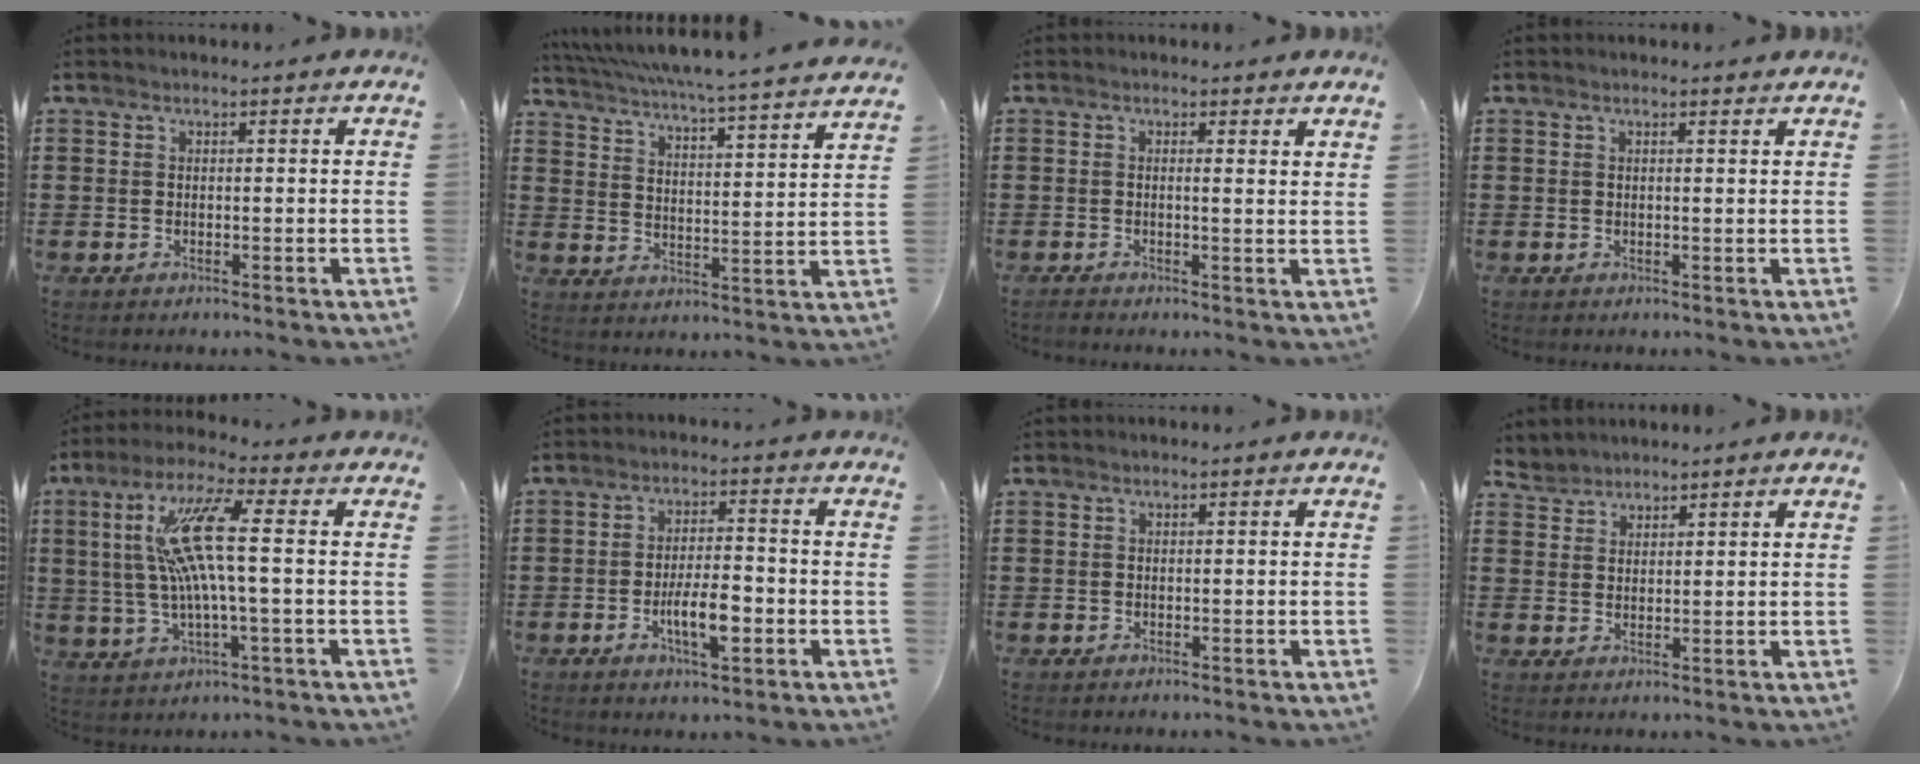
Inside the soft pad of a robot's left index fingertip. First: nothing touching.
{"total": 4.6, "force": [4.2, -1.1, 1.5], "torque": [-0.051, -0.043, 0.064]}
{"total": 0.9, "force": [0.4, -0.1, 0.8], "torque": [-0.011, -0.005, 0.005]}
{"total": 0.9, "force": [0.8, 0.0, 0.4], "torque": [-0.010, -0.001, 0.014]}
{"total": 12.0, "force": [1.6, 1.7, 11.8], "torque": [-0.253, -0.008, 0.013]}
{"total": 6.2, "force": [-1.9, 2.1, 5.5], "torque": [-0.097, -0.001, -0.039]}
{"total": 0.0}
{"total": 2.5, "force": [2.4, 0.5, -0.5], "torque": [0.001, -0.001, 0.048]}